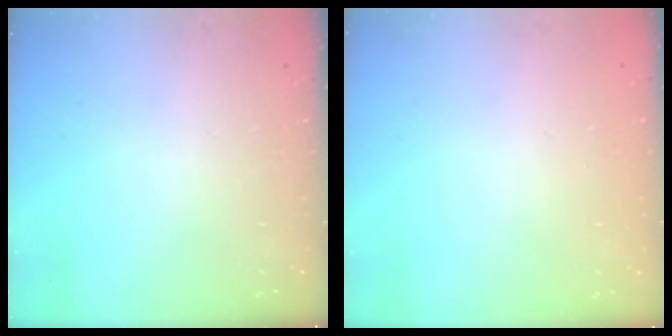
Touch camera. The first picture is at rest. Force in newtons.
{"total": 0.0}